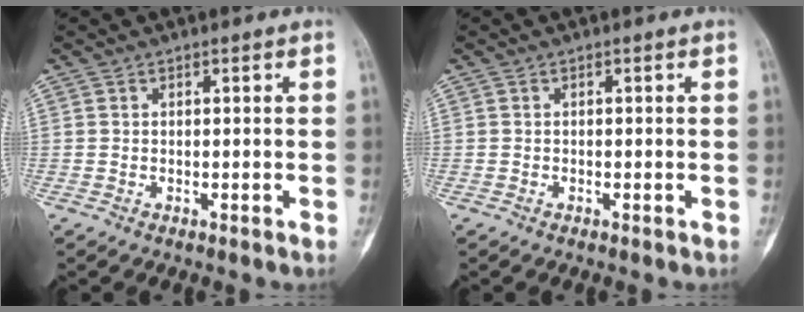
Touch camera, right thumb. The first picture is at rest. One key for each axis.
{"total": 0.0}